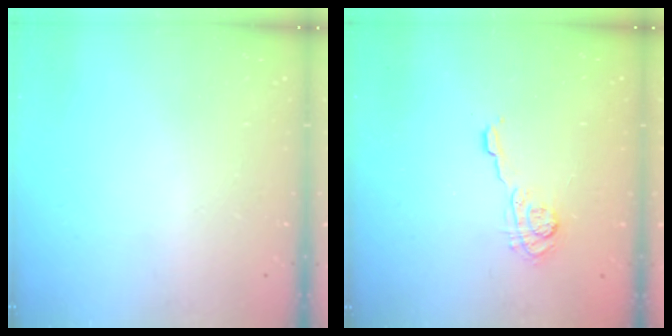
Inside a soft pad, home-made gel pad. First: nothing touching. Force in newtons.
{"total": 6.1, "press": 6.1, "slide": 0.7}